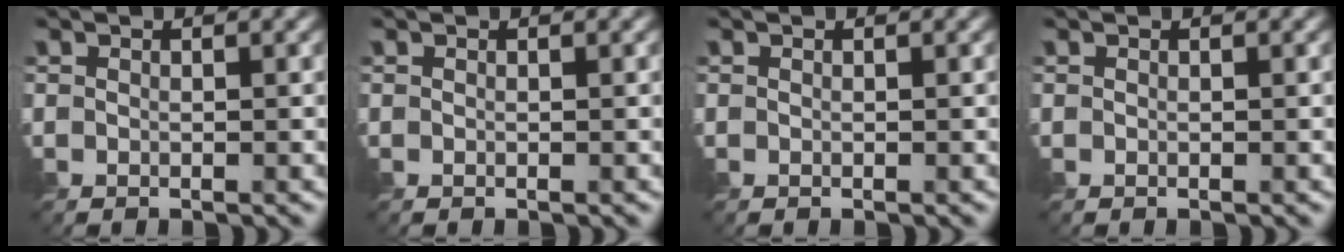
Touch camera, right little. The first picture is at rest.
{"total": 0.0}
{"total": 0.0}
{"total": 0.0}